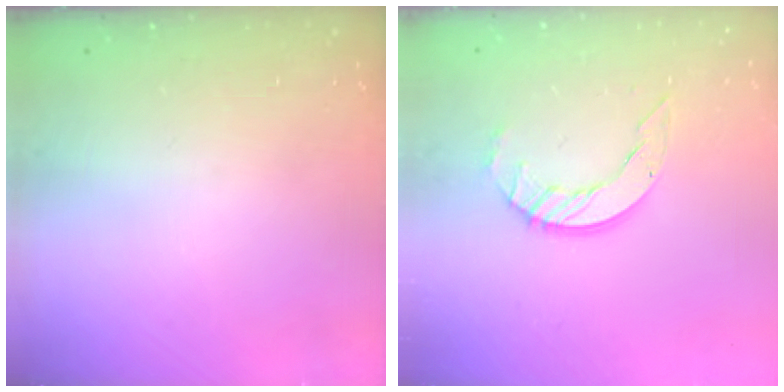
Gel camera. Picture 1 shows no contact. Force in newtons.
{"total": 8.3, "press": 8.3, "slide": 0.7}